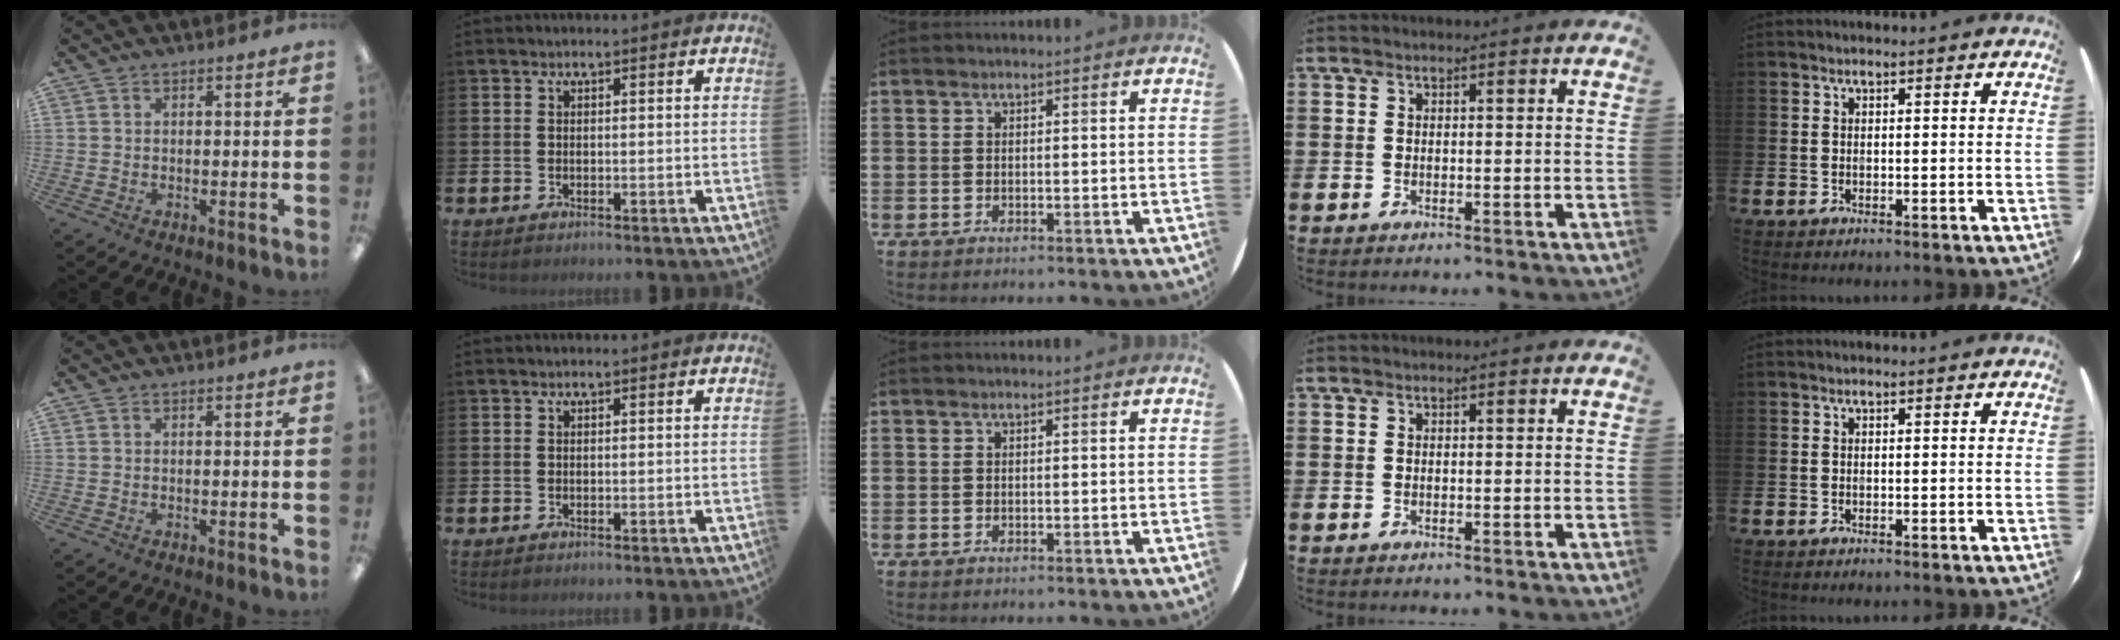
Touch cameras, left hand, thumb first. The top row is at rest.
{}